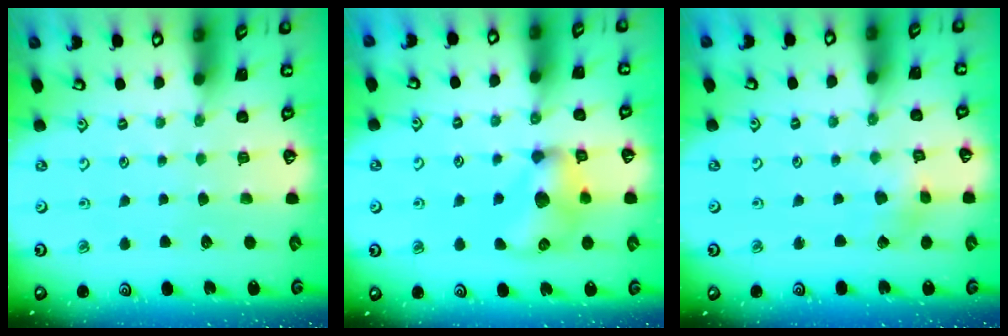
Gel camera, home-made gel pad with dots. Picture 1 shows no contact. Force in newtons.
{"total": 12.7, "press": 12.7, "slide": 0.7}
{"total": 2.6, "press": 2.6, "slide": 0.2}